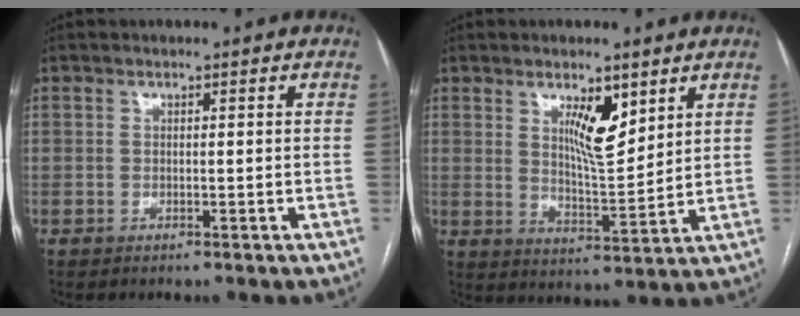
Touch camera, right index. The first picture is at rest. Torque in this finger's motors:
{"motor_torque": [0.17, 0.17, 0.16, 0.06]}